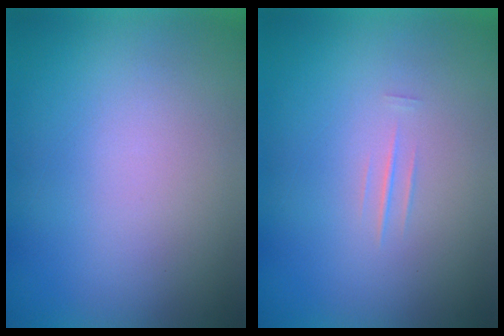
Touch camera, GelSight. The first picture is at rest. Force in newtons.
{"total": 1.3}